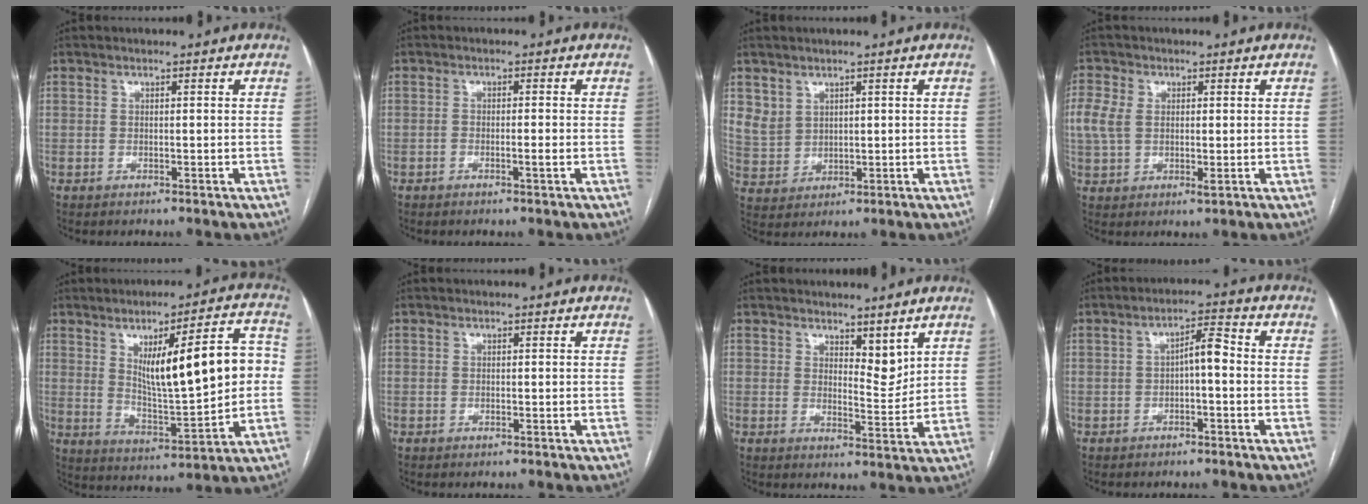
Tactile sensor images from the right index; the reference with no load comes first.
{"total": 1.5, "force": [-0.6, 0.1, 1.3], "torque": [-0.022, 0.000, -0.012]}
{"total": 4.7, "force": [2.7, 3.7, 1.0], "torque": [-0.024, 0.004, 0.067]}
{"total": 6.8, "force": [0.9, 4.4, 5.1], "torque": [-0.129, 0.007, 0.020]}
{"total": 16.1, "force": [2.2, 3.5, 15.6], "torque": [-0.232, 0.021, 0.045]}
{"total": 0.0}
{"total": 4.3, "force": [3.2, 1.6, 2.4], "torque": [-0.036, -0.012, 0.055]}
{"total": 4.1, "force": [-0.5, 1.1, 3.9], "torque": [-0.065, 0.020, -0.008]}